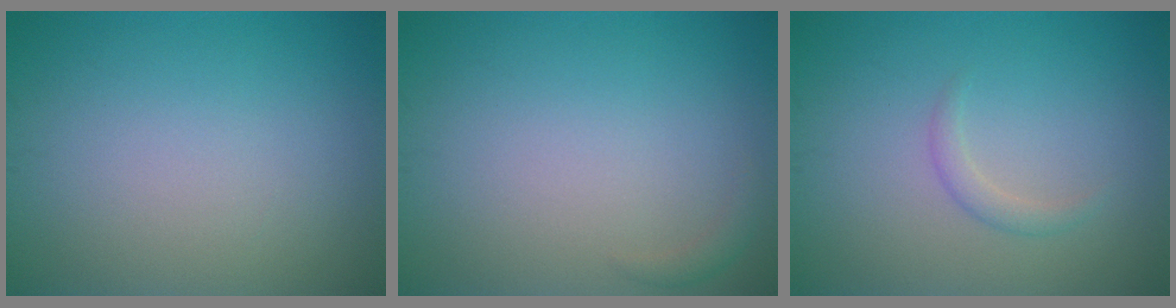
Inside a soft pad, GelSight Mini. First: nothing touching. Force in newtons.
{"total": 0.9, "press": 0.9, "slide": 0.1}
{"total": 1.2, "press": 1.2, "slide": 0.1}